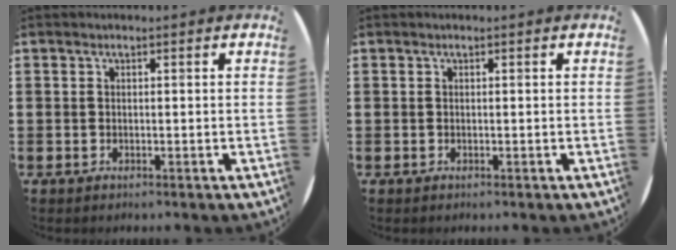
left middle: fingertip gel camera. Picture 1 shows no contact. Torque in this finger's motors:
{"motor_torque": [0.01, -0.01, 0.00, 0.00]}